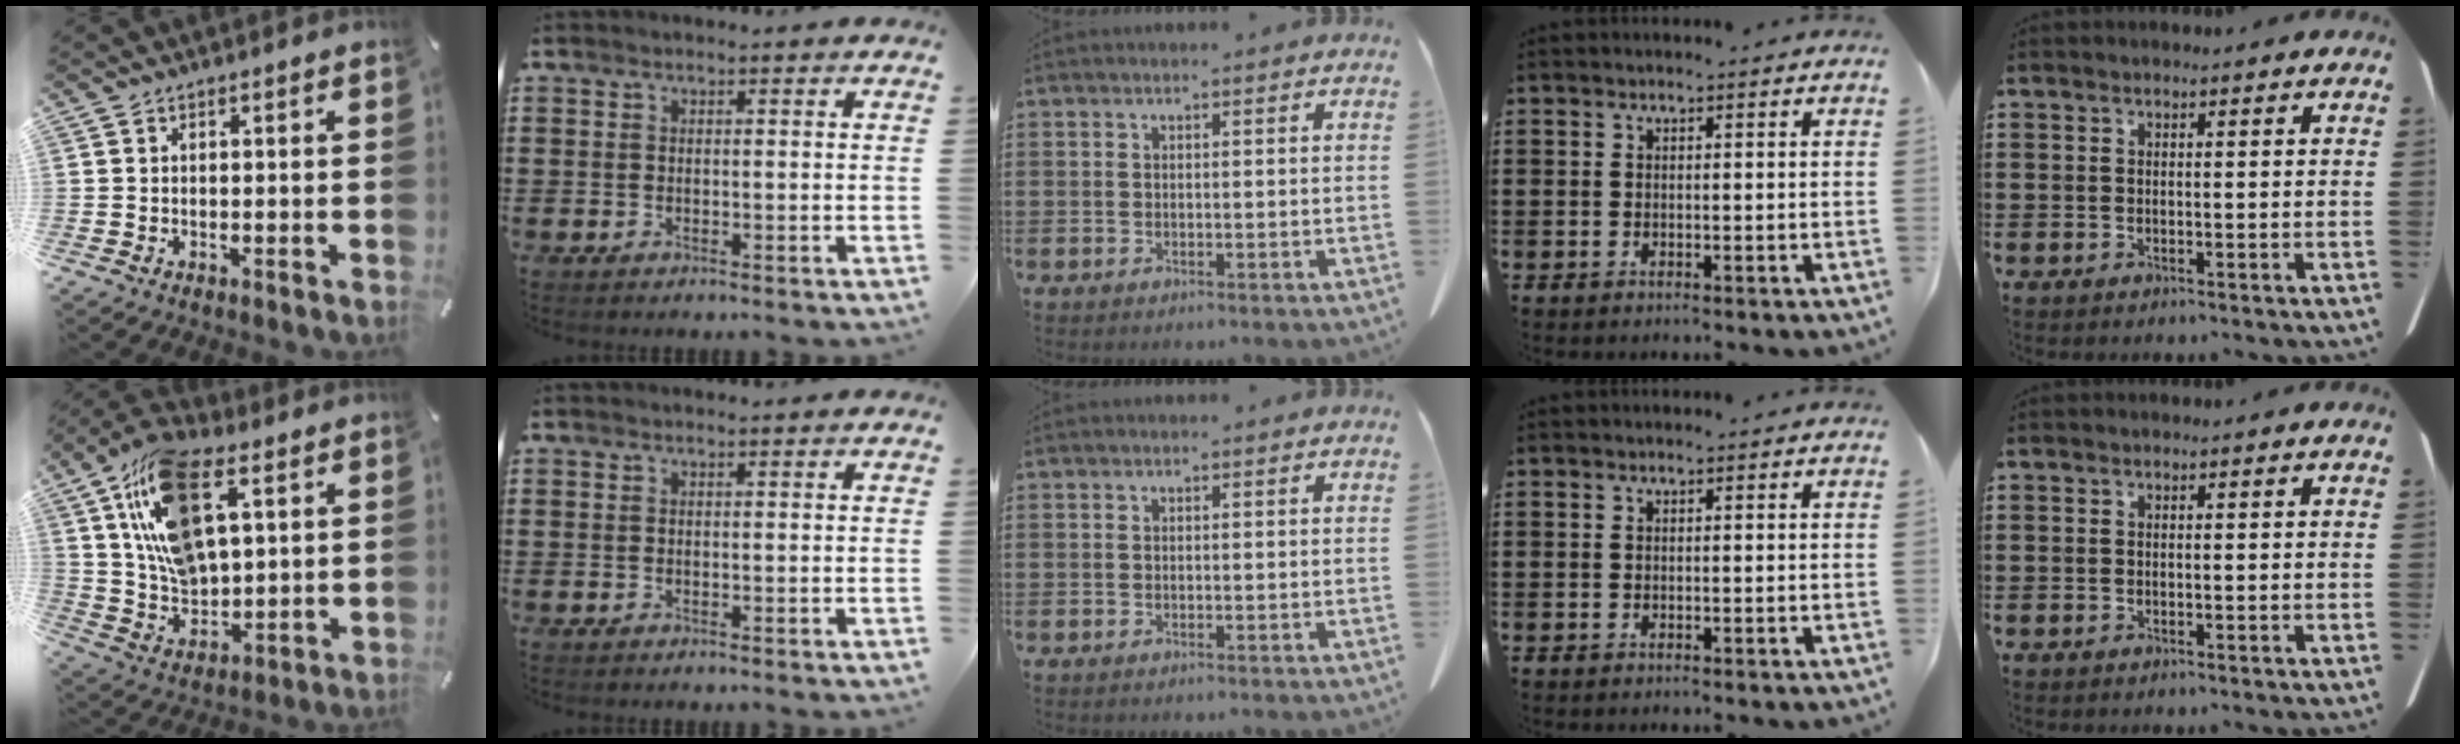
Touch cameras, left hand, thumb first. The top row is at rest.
{"thumb": {"total": 18.1, "force": [7.9, 10.1, 12.8], "torque": [-0.279, -0.021, 0.137]}}